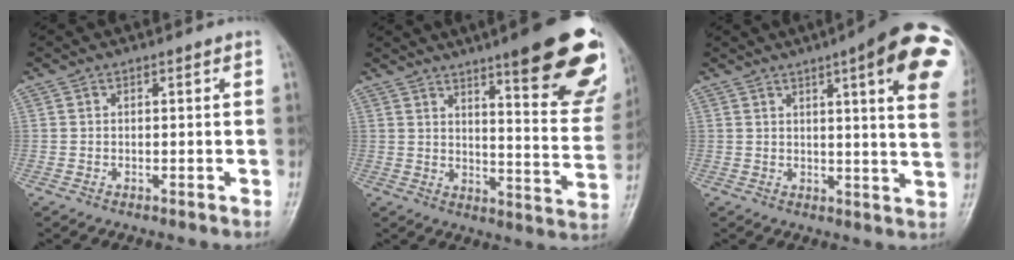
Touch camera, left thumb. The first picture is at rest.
{"total": 23.8, "force": [14.2, 5.0, 18.4], "torque": [-0.206, -0.069, 0.185]}
{"total": 19.2, "force": [7.9, 3.7, 17.1], "torque": [-0.195, -0.018, 0.087]}